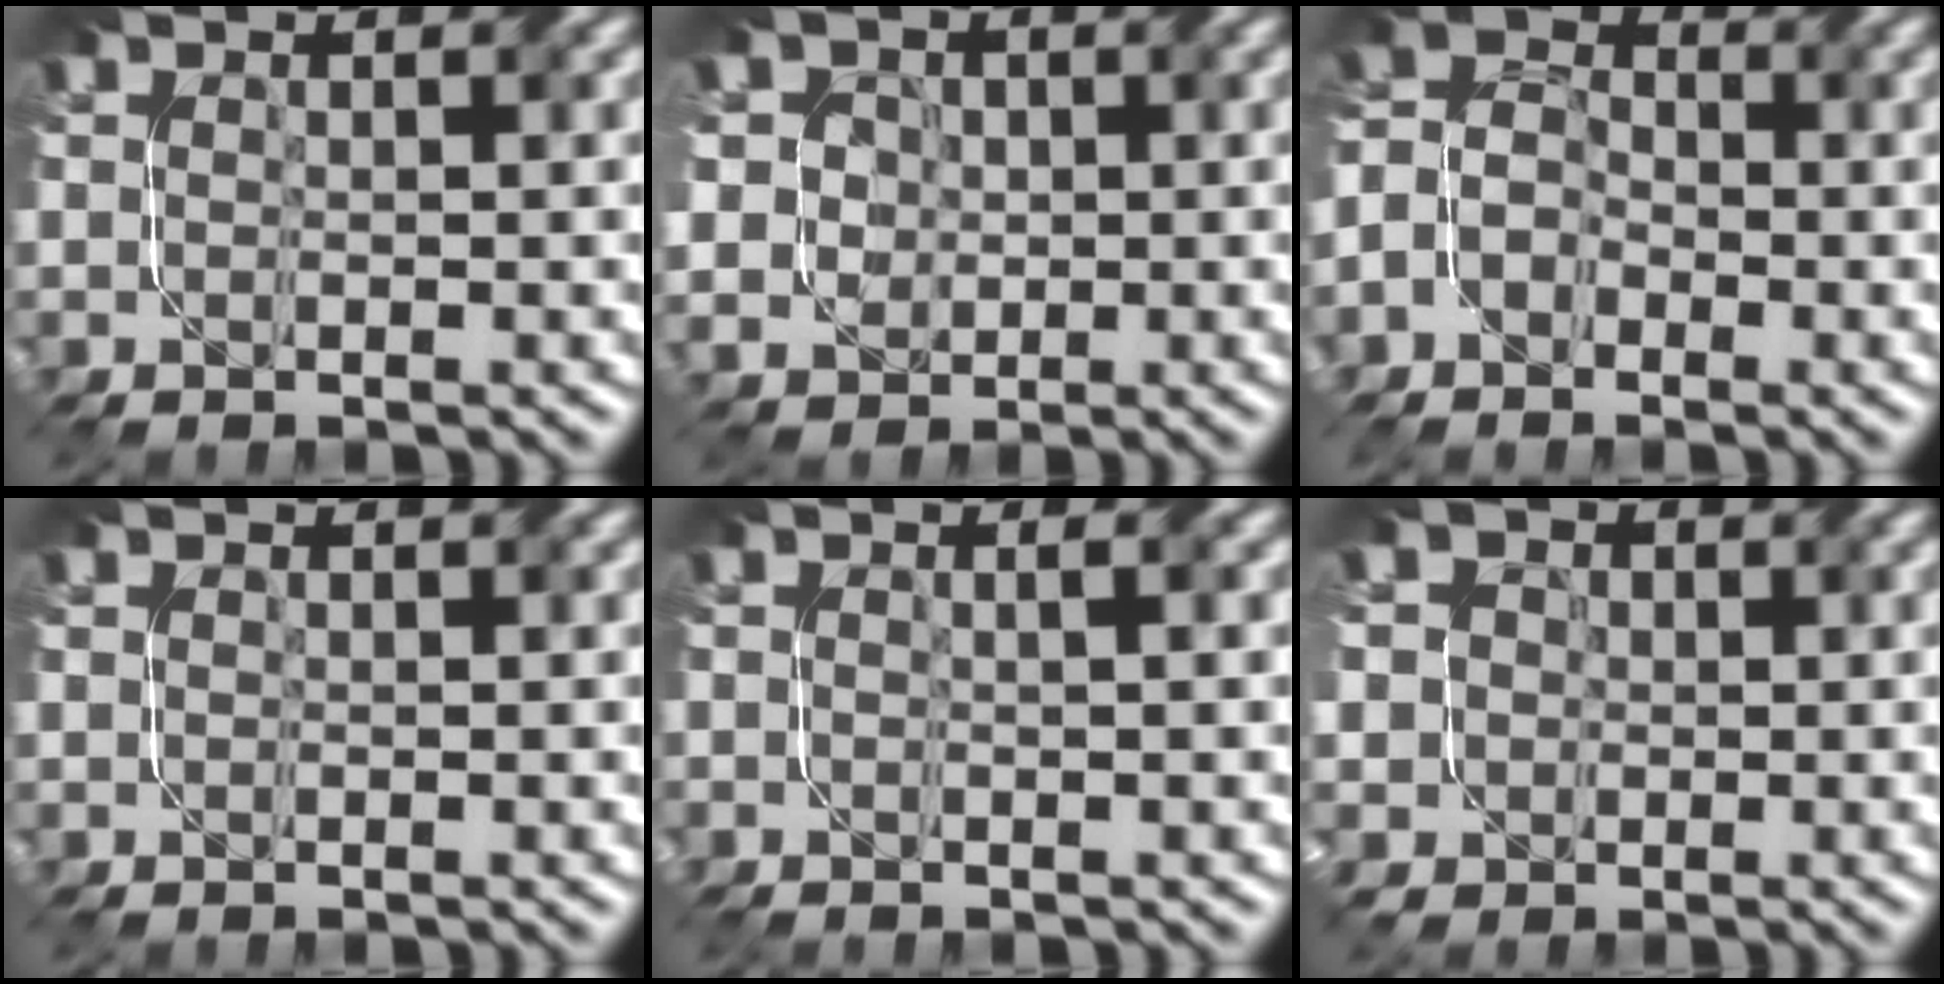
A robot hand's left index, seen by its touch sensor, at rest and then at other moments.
{"total": 6.1, "force": [1.9, 5.4, 2.2], "torque": [-0.054, 0.023, 0.022]}
{"total": 4.6, "force": [-1.8, 3.7, 2.0], "torque": [-0.027, 0.007, -0.040]}
{"total": 0.0}
{"total": 1.3, "force": [0.0, 0.4, 1.2], "torque": [-0.013, -0.005, -0.007]}
{"total": 6.2, "force": [1.7, 5.5, 2.3], "torque": [-0.052, 0.028, 0.004]}